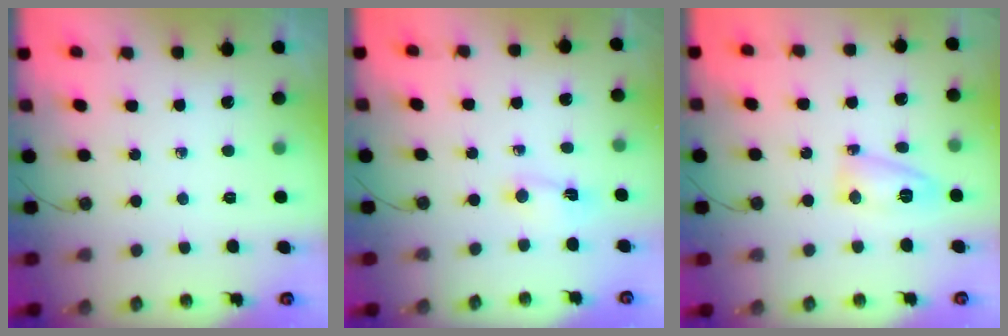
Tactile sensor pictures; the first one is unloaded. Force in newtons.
{"total": 1.4, "press": 1.4, "slide": 0.1}
{"total": 10.9, "press": 7.0, "slide": 8.4}